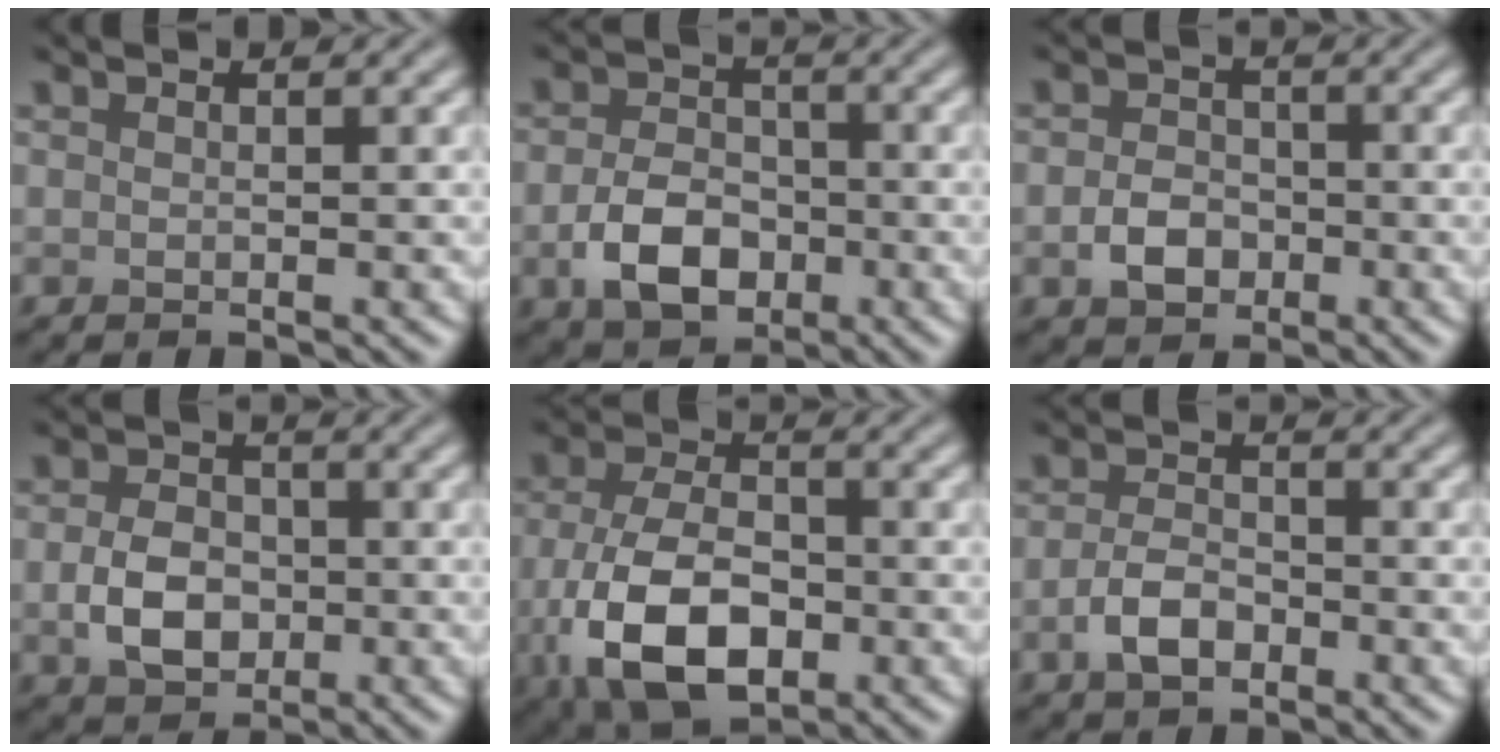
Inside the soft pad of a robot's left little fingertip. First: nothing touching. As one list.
[{"total": 5.3, "force": [-1.9, 3.6, 3.4], "torque": [-0.065, -0.004, -0.038]}, {"total": 3.1, "force": [-1.1, 2.4, 1.7], "torque": [-0.028, 0.002, -0.027]}, {"total": 4.4, "force": [-1.0, 3.3, 2.9], "torque": [-0.059, -0.004, -0.020]}, {"total": 9.3, "force": [-2.9, 5.3, 7.1], "torque": [-0.164, -0.017, -0.059]}, {"total": 3.1, "force": [-1.5, 1.8, 2.1], "torque": [-0.041, 0.000, -0.034]}]